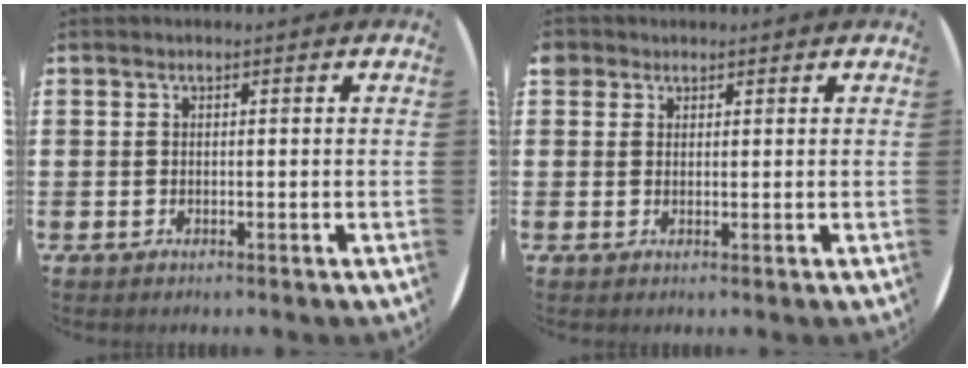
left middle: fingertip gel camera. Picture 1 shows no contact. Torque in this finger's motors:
{"motor_torque": [1.07, -0.91, 0.06, 0.10]}